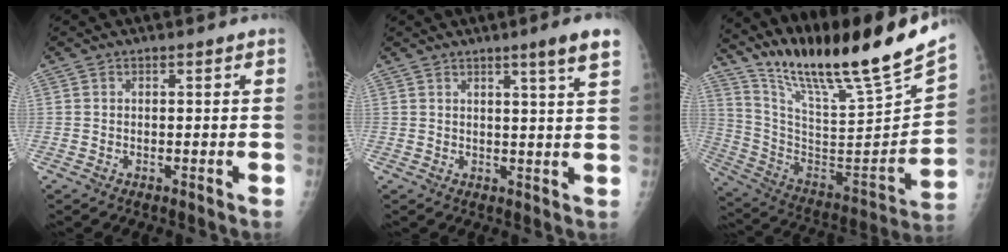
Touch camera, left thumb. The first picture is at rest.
{"total": 5.7, "force": [3.5, -0.6, 4.5], "torque": [-0.063, -0.023, 0.047]}
{"total": 26.4, "force": [21.6, 2.3, 15.1], "torque": [-0.231, -0.117, 0.363]}